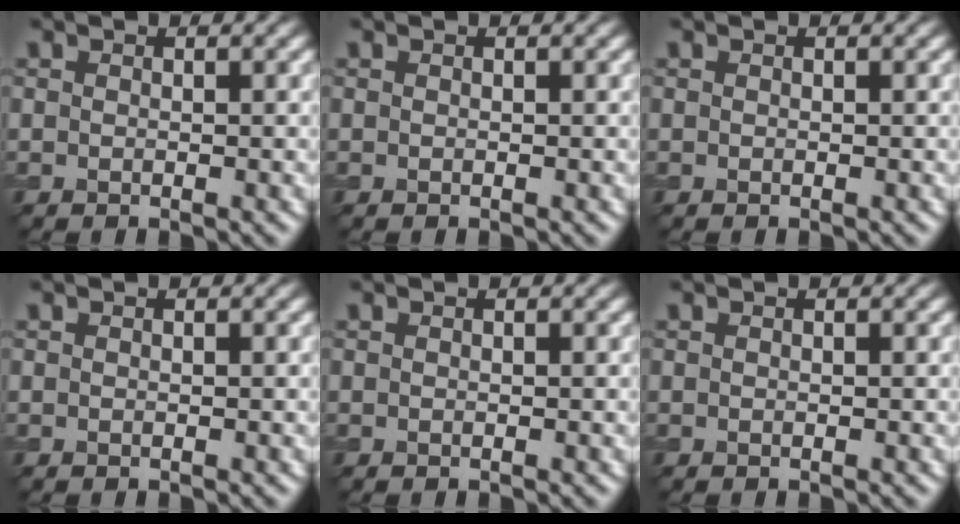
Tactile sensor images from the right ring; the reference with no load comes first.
{"total": 0.0}
{"total": 0.0}
{"total": 0.0}
{"total": 0.0}
{"total": 0.0}